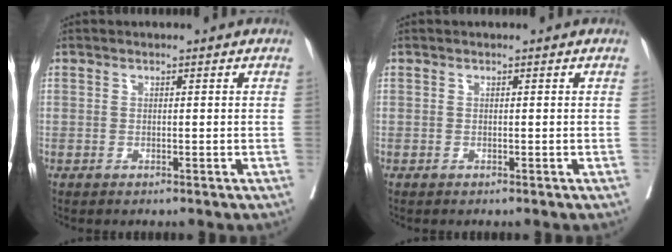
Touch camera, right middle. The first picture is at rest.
{"total": 0.0}